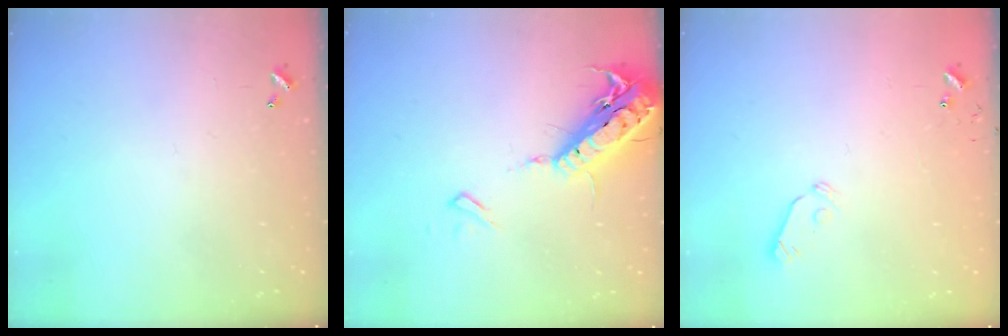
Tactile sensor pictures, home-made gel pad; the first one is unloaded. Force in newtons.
{"total": 19.4, "press": 19.0, "slide": 4.2}
{"total": 5.9, "press": 5.9, "slide": 0.5}